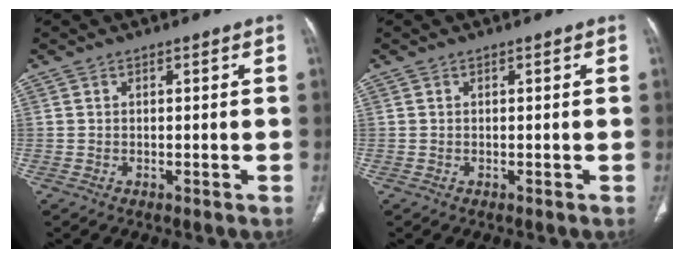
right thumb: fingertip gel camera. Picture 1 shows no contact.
{"total": 0.0}